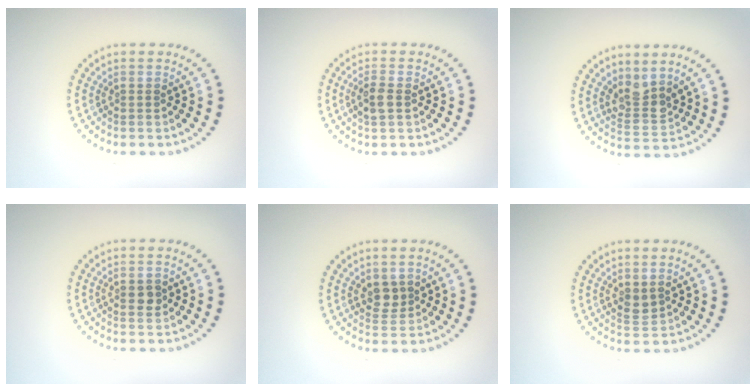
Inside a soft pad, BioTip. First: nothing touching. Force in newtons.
{"total": 1.9, "press": 1.9, "slide": 0.4}
{"total": 2.8, "press": 2.4, "slide": 1.6}
{"total": 1.4, "press": 1.4, "slide": 0.1}
{"total": 2.0, "press": 1.8, "slide": 0.9}
{"total": 1.6, "press": 1.4, "slide": 0.6}